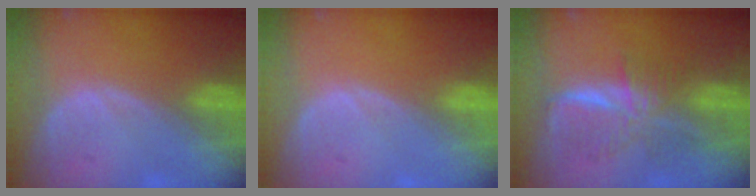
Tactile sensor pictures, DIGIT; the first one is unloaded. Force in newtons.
{"total": 0.0}
{"total": 6.6, "press": 6.6, "slide": 0.0}